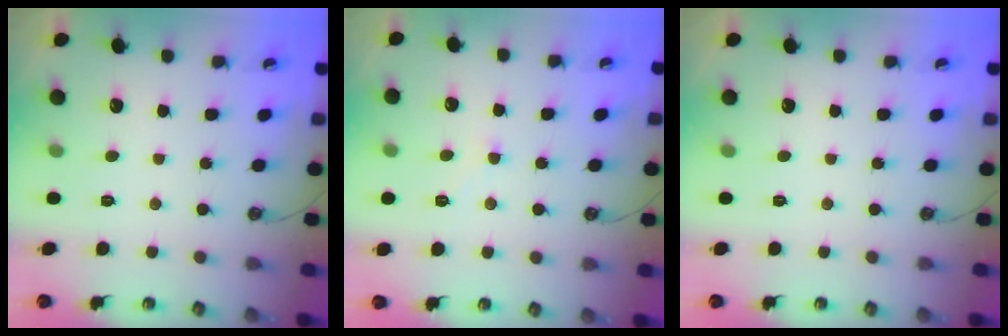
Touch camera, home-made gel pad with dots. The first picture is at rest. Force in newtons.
{"total": 1.1, "press": 1.0, "slide": 0.4}
{"total": 0.0}